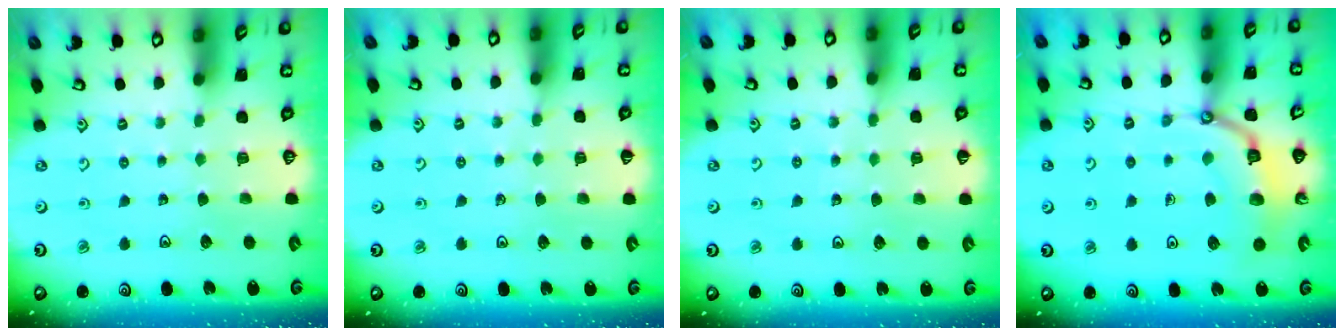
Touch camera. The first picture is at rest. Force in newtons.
{"total": 2.5, "press": 2.5, "slide": 0.4}
{"total": 2.9, "press": 2.9, "slide": 0.4}
{"total": 8.0, "press": 8.0, "slide": 0.3}